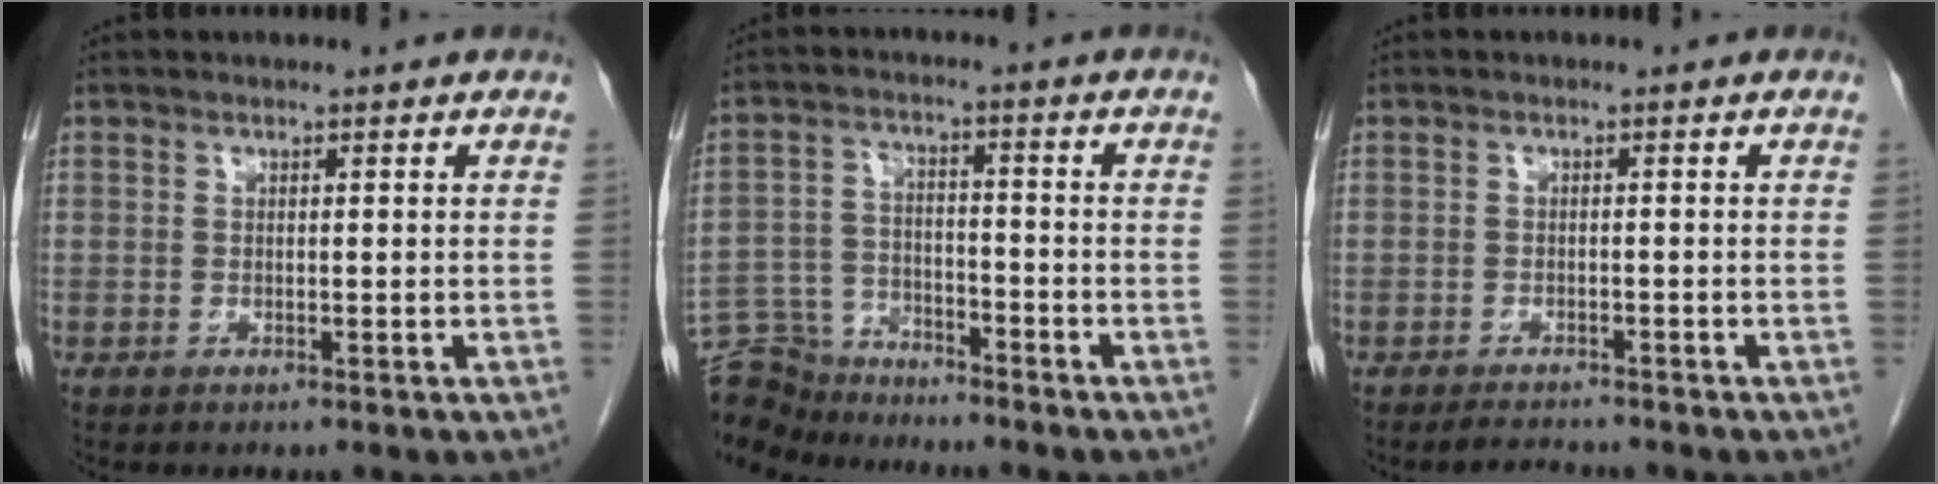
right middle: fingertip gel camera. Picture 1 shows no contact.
{"total": 9.9, "force": [-9.5, 2.7, 0.5], "torque": [-0.016, 0.011, -0.174]}
{"total": 2.3, "force": [-2.2, 0.3, 0.5], "torque": [-0.015, -0.011, -0.034]}